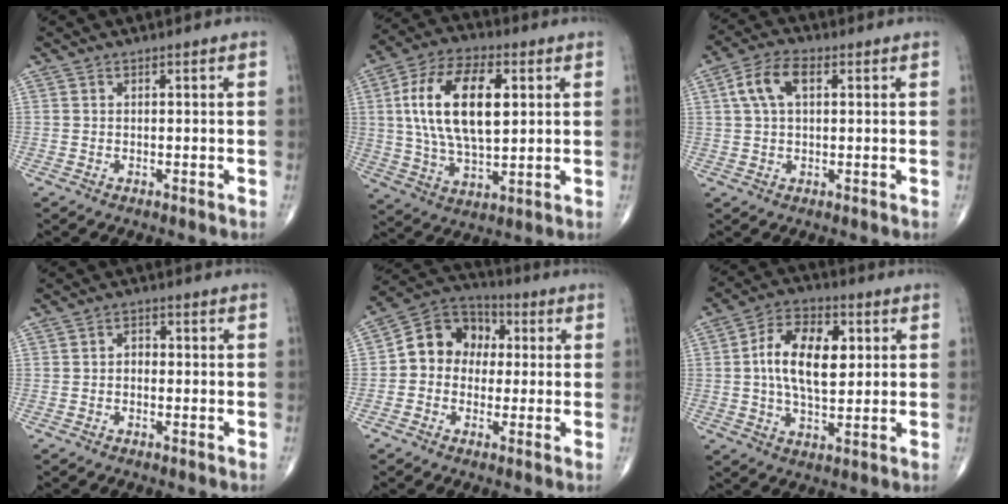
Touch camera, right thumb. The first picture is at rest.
{"total": 18.2, "force": [3.6, 9.1, 15.4], "torque": [-0.281, 0.001, 0.064]}
{"total": 7.2, "force": [2.0, 3.9, 5.7], "torque": [-0.118, 0.017, 0.035]}
{"total": 2.0, "force": [-0.3, 1.5, 1.3], "torque": [-0.013, 0.010, -0.010]}
{"total": 11.1, "force": [0.7, 9.3, 5.9], "torque": [-0.064, 0.033, -0.003]}
{"total": 13.6, "force": [2.0, 7.5, 11.2], "torque": [-0.183, 0.006, 0.030]}